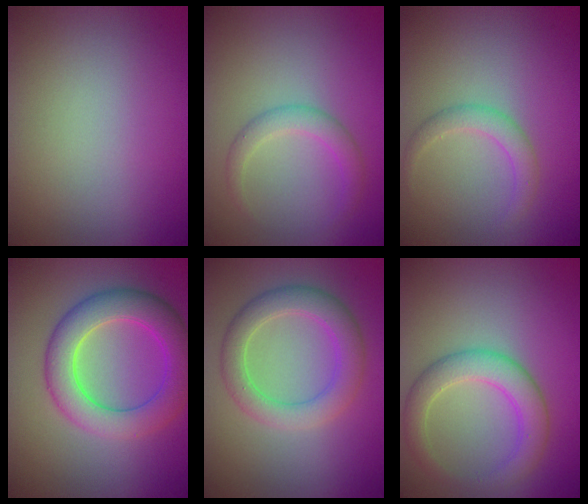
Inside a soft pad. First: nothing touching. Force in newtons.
{"total": 2.2, "press": 2.2, "slide": 0.1}
{"total": 2.0, "press": 2.0, "slide": 0.2}
{"total": 6.5, "press": 6.5, "slide": 0.3}
{"total": 4.4, "press": 4.4, "slide": 0.1}
{"total": 4.4, "press": 4.4, "slide": 0.4}